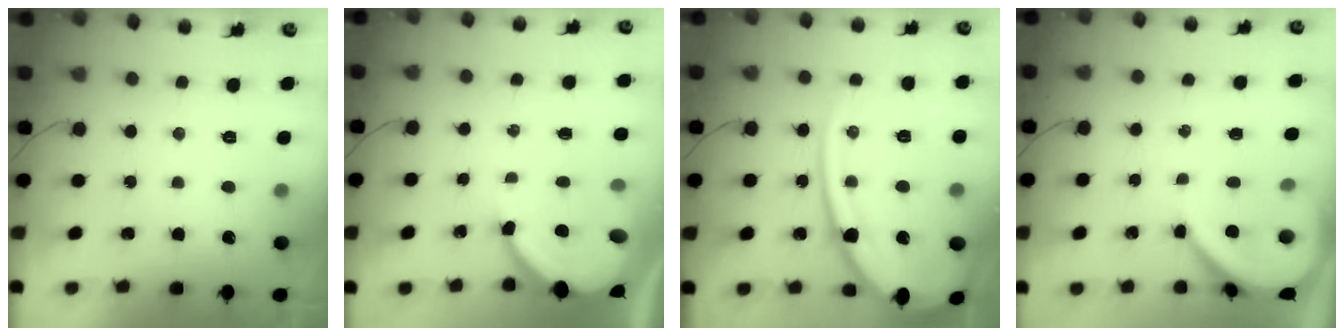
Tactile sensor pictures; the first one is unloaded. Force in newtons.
{"total": 8.5, "press": 8.4, "slide": 1.2}
{"total": 18.2, "press": 18.1, "slide": 1.9}
{"total": 7.2, "press": 7.2, "slide": 0.7}